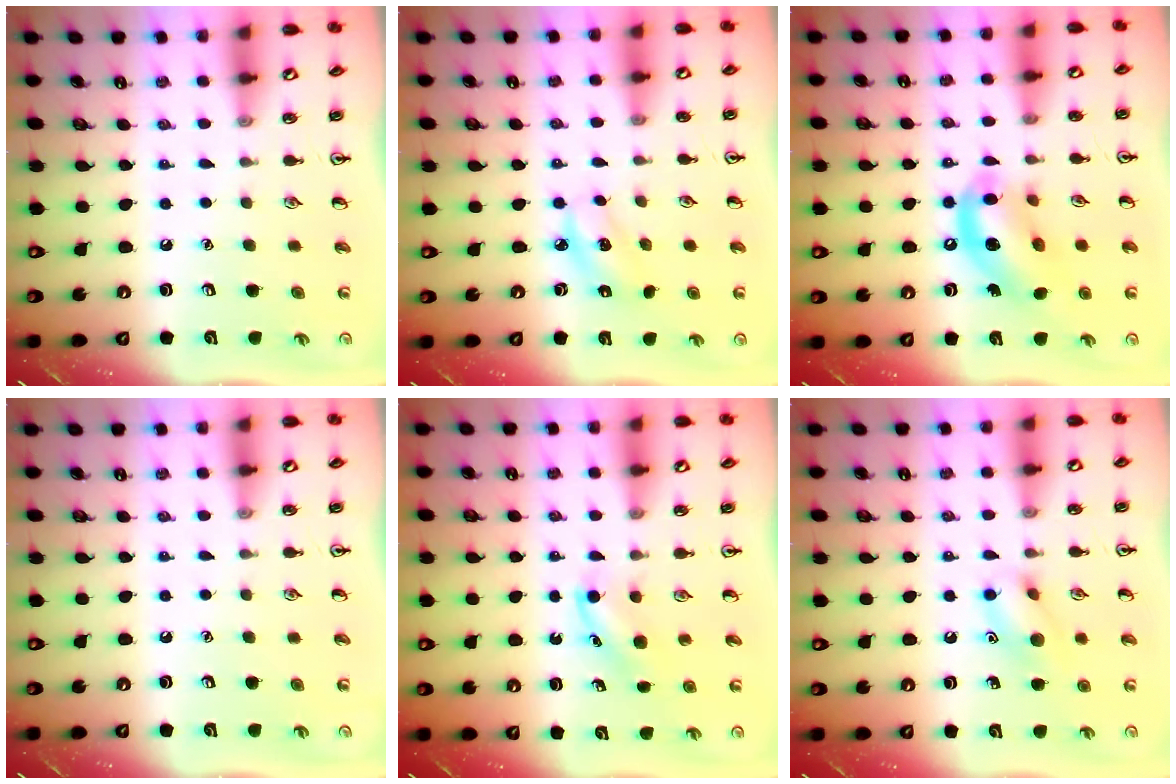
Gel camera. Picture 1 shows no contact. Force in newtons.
{"total": 3.8, "press": 3.8, "slide": 0.4}
{"total": 12.2, "press": 11.5, "slide": 4.1}
{"total": 0.0}
{"total": 3.7, "press": 3.5, "slide": 1.2}
{"total": 10.0, "press": 9.9, "slide": 0.8}